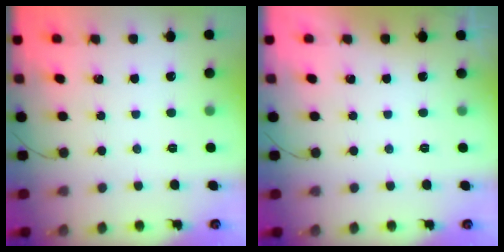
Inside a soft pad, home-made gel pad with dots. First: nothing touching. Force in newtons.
{"total": 0.0}